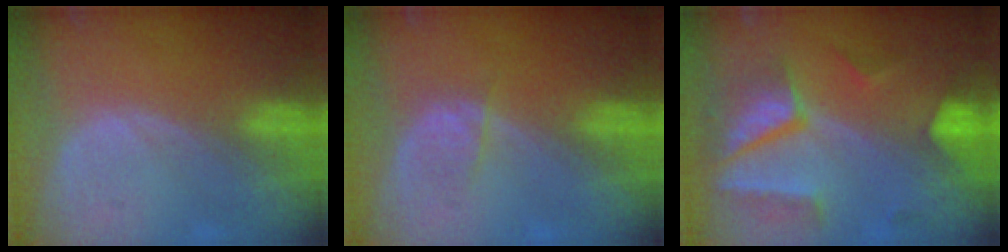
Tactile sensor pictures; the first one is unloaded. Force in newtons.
{"total": 1.9, "press": 1.9, "slide": 0.4}
{"total": 9.3, "press": 8.2, "slide": 4.3}